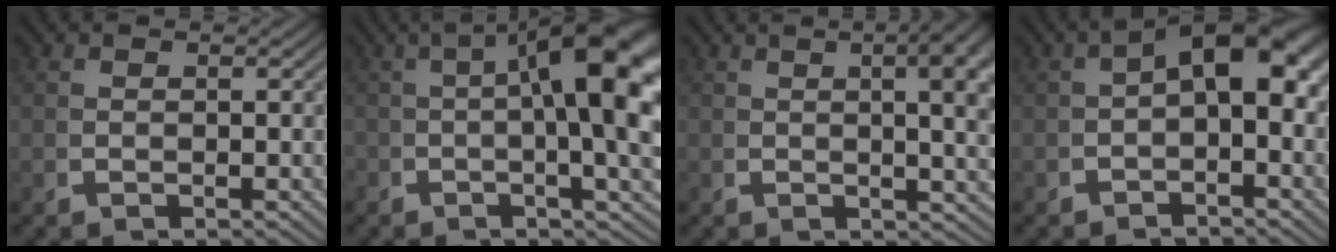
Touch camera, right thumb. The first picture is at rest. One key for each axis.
{"total": 11.9, "fx": 1.2, "fy": 4.5, "fz": 10.9, "tx": -0.138, "ty": 0.008, "tz": 0.008}
{"total": 8.1, "fx": 2.3, "fy": 3.1, "fz": 7.1, "tx": -0.065, "ty": 0.017, "tz": 0.029}
{"total": 6.9, "fx": 0.3, "fy": 3.8, "fz": 5.7, "tx": -0.073, "ty": 0.002, "tz": 0.002}